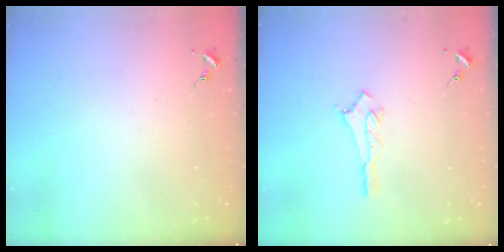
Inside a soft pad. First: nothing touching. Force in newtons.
{"total": 2.8, "press": 2.8, "slide": 0.3}